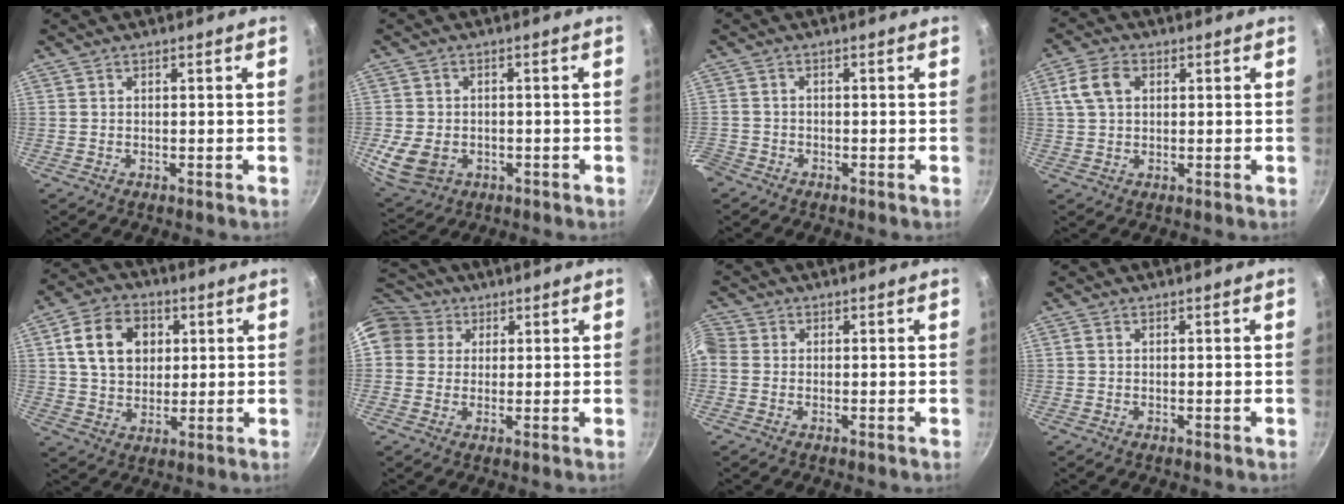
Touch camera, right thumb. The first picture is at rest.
{"total": 8.3, "force": [-1.8, 6.4, 5.0], "torque": [-0.089, 0.003, -0.020]}
{"total": 3.7, "force": [-2.4, 2.7, 1.0], "torque": [-0.030, 0.017, -0.050]}
{"total": 6.5, "force": [1.7, 4.5, 4.4], "torque": [-0.077, 0.010, 0.028]}
{"total": 12.3, "force": [3.2, 9.4, 7.3], "torque": [-0.107, 0.005, 0.050]}
{"total": 12.6, "force": [4.4, 10.7, 5.0], "torque": [-0.093, 0.024, 0.072]}
{"total": 3.0, "force": [-0.3, 2.7, 1.4], "torque": [-0.030, 0.006, -0.019]}
{"total": 0.5, "force": [0.1, 0.4, 0.3], "torque": [-0.007, 0.003, 0.000]}